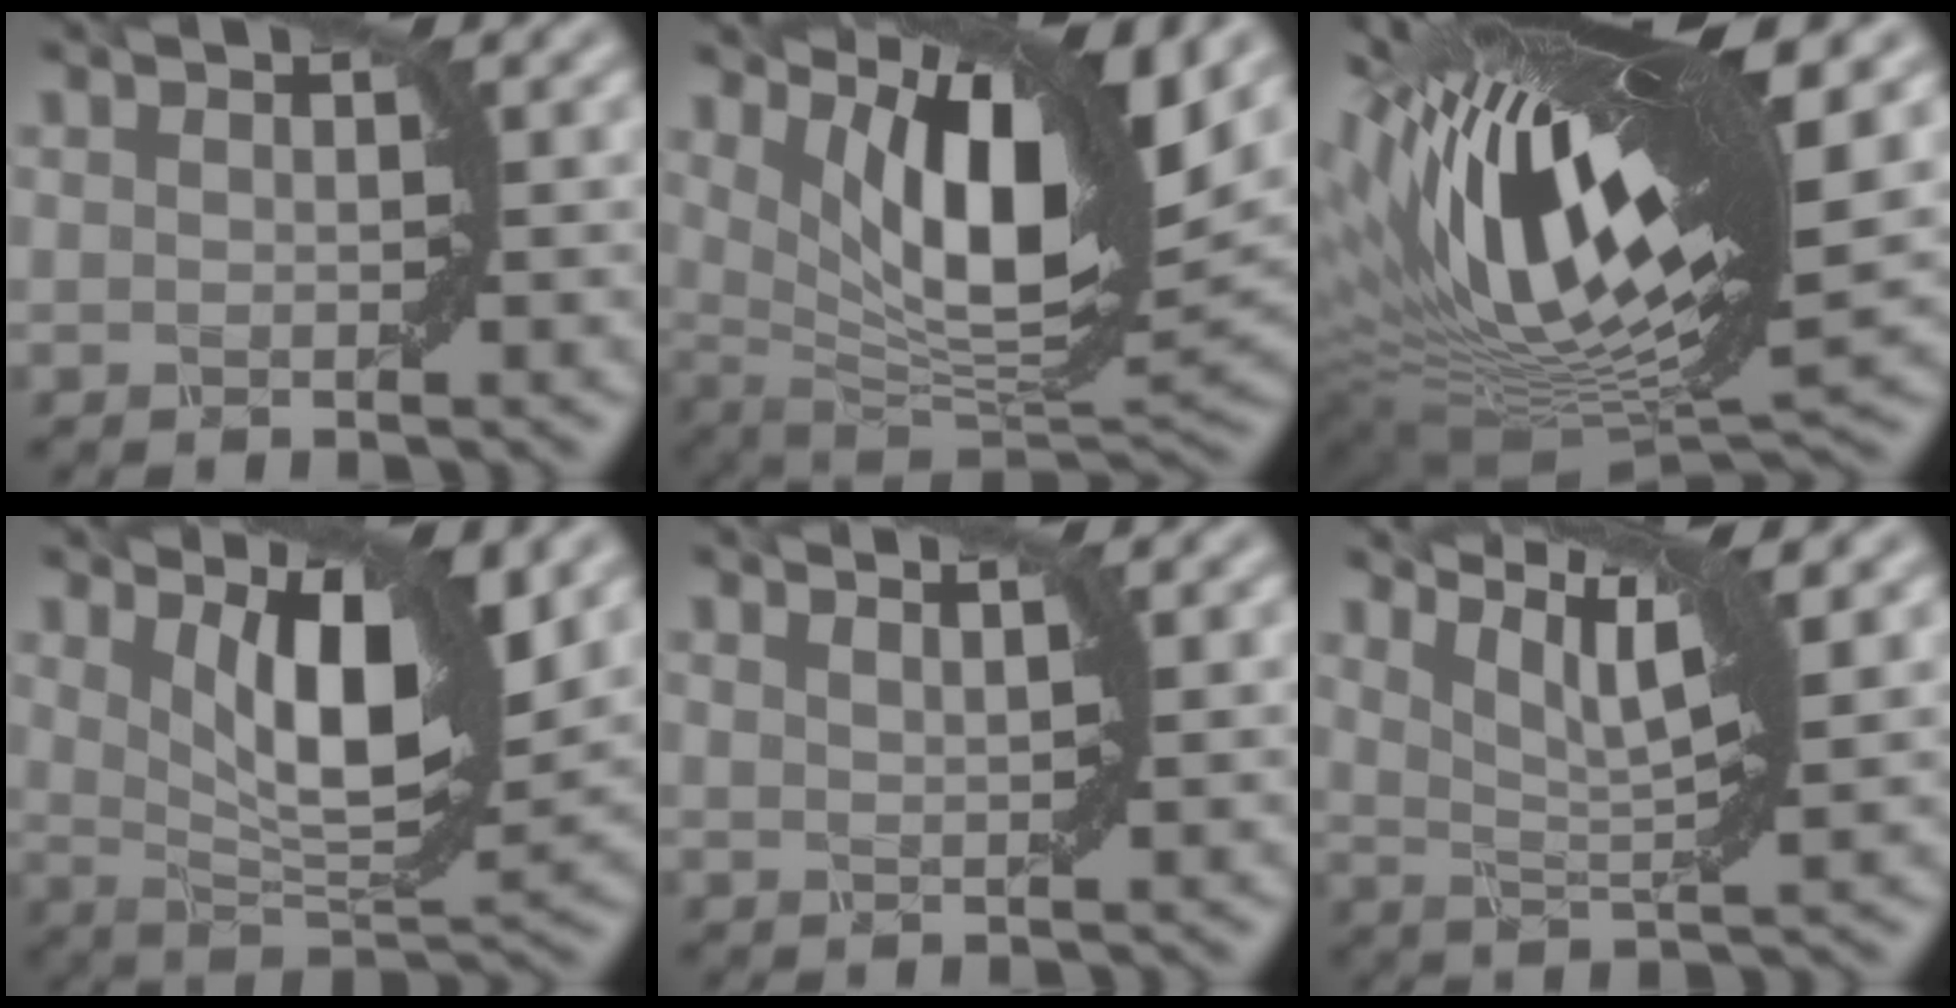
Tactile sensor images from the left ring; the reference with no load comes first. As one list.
[{"total": 12.0, "force": [5.2, 4.0, 10.1], "torque": [-0.164, -0.002, 0.100]}, {"total": 17.0, "force": [4.5, 6.4, 15.1], "torque": [-0.290, 0.017, 0.076]}, {"total": 8.6, "force": [3.2, 2.9, 7.4], "torque": [-0.119, -0.012, 0.066]}, {"total": 3.1, "force": [2.3, 1.1, 1.7], "torque": [-0.004, 0.017, 0.008]}, {"total": 7.0, "force": [3.9, 1.6, 5.6], "torque": [-0.083, 0.014, 0.064]}]